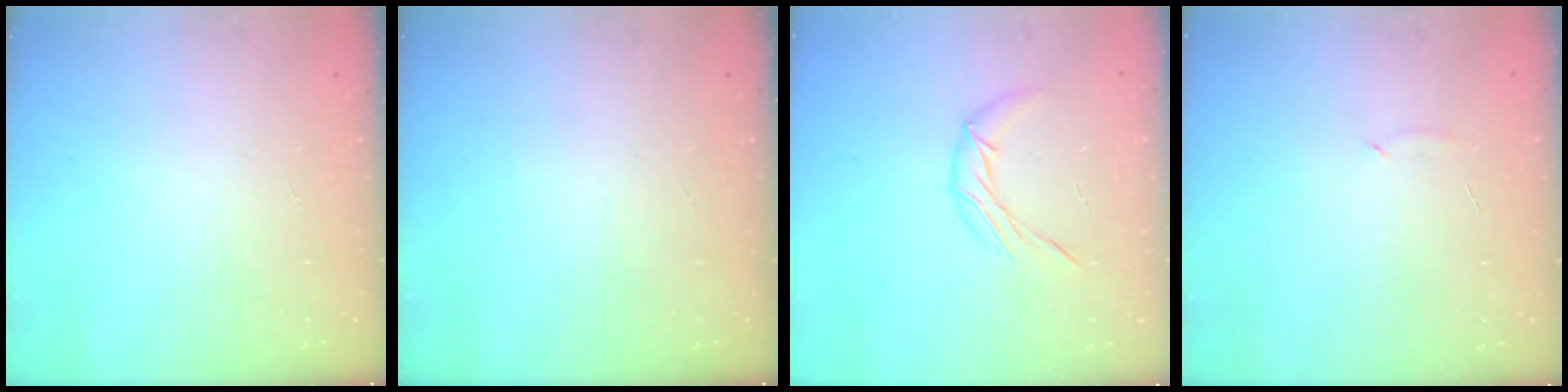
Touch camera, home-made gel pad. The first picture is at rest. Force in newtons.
{"total": 0.0}
{"total": 7.9, "press": 7.9, "slide": 0.2}
{"total": 5.0, "press": 4.9, "slide": 1.1}